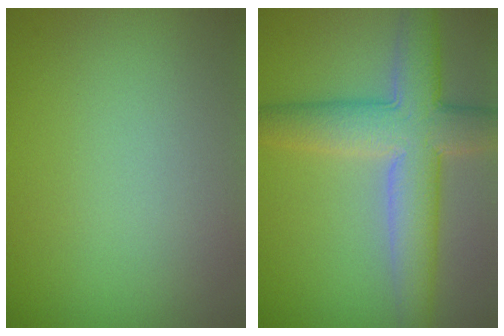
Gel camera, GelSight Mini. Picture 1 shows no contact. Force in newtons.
{"total": 7.5, "press": 7.5, "slide": 0.2}